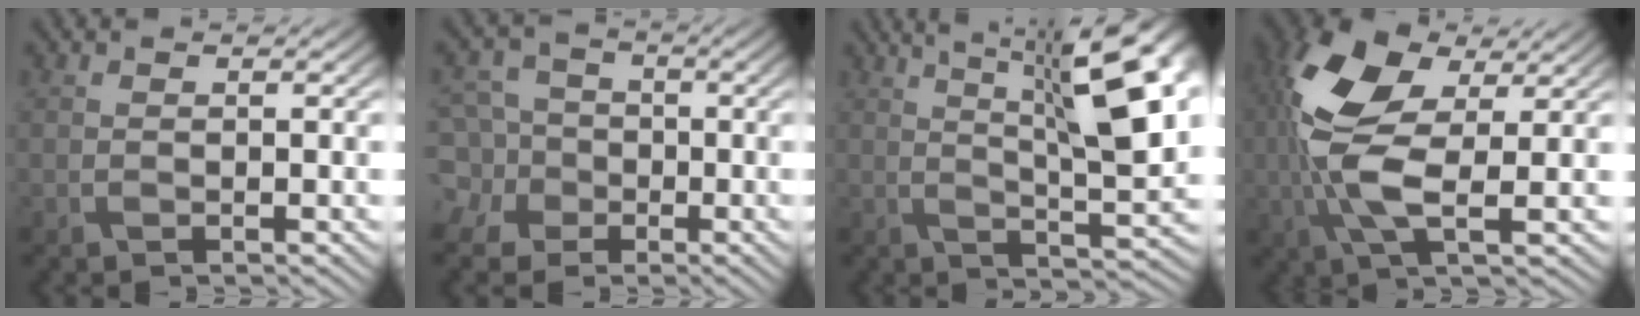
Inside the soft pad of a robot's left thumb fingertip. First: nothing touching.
{"total": 7.3, "force": [-2.2, 6.6, 2.1], "torque": [-0.067, 0.001, -0.065]}
{"total": 15.2, "force": [5.5, 4.1, 13.5], "torque": [-0.179, 0.023, 0.081]}
{"total": 12.0, "force": [2.0, 6.4, 10.0], "torque": [-0.235, 0.006, 0.031]}